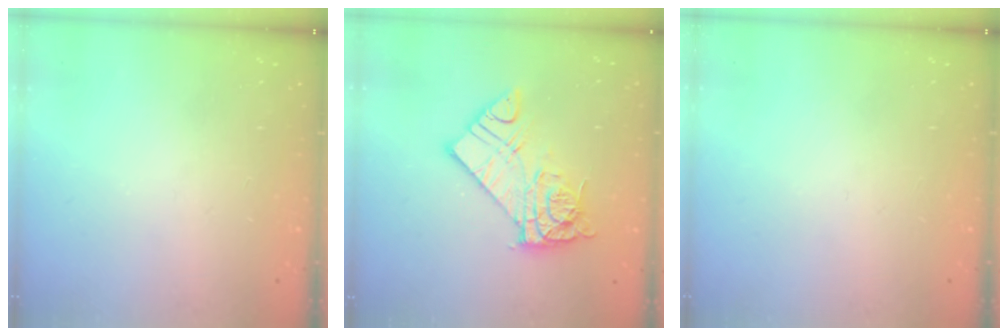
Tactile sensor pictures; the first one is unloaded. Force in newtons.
{"total": 11.5, "press": 11.4, "slide": 1.0}
{"total": 0.0}